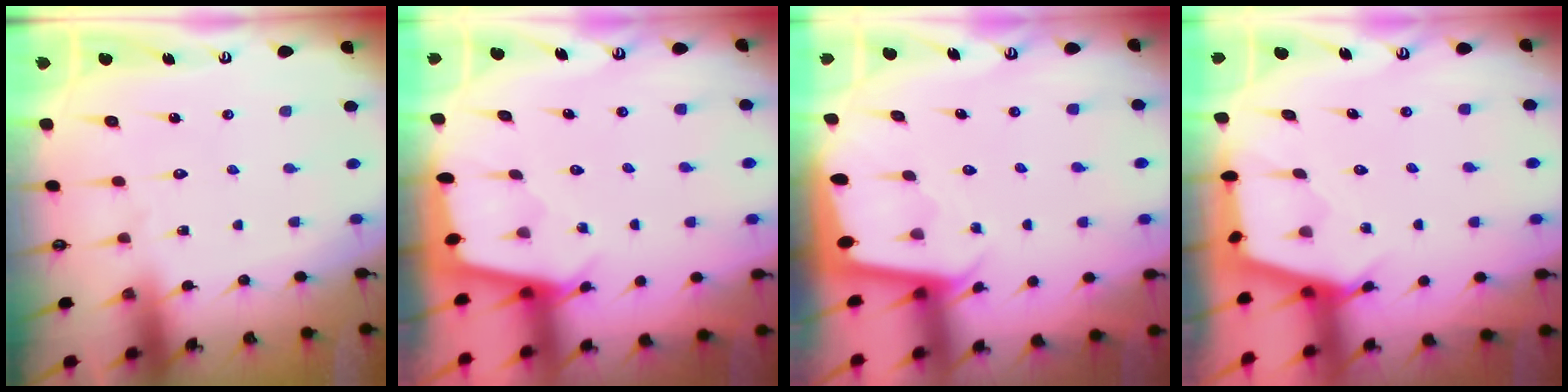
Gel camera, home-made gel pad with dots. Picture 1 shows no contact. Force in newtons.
{"total": 2.5, "press": 2.5, "slide": 0.3}
{"total": 1.8, "press": 1.8, "slide": 0.1}
{"total": 2.8, "press": 2.7, "slide": 0.4}